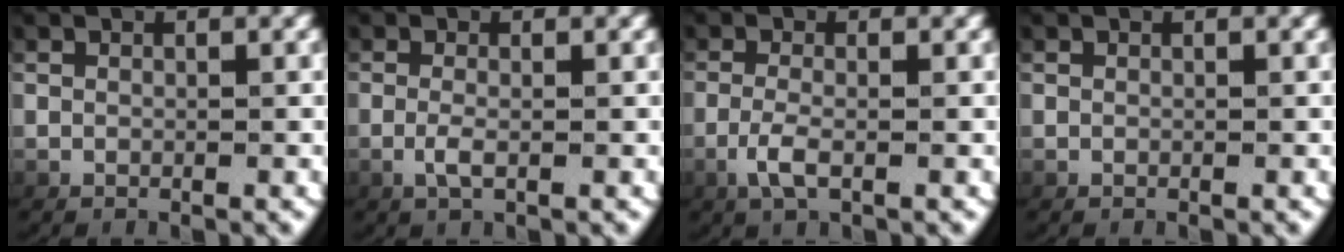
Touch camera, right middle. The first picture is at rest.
{"total": 1.3, "force": [-0.5, -0.3, 1.2], "torque": [-0.039, -0.018, 0.002]}
{"total": 2.0, "force": [-0.8, 0.1, 1.9], "torque": [-0.055, -0.018, -0.004]}
{"total": 0.0}